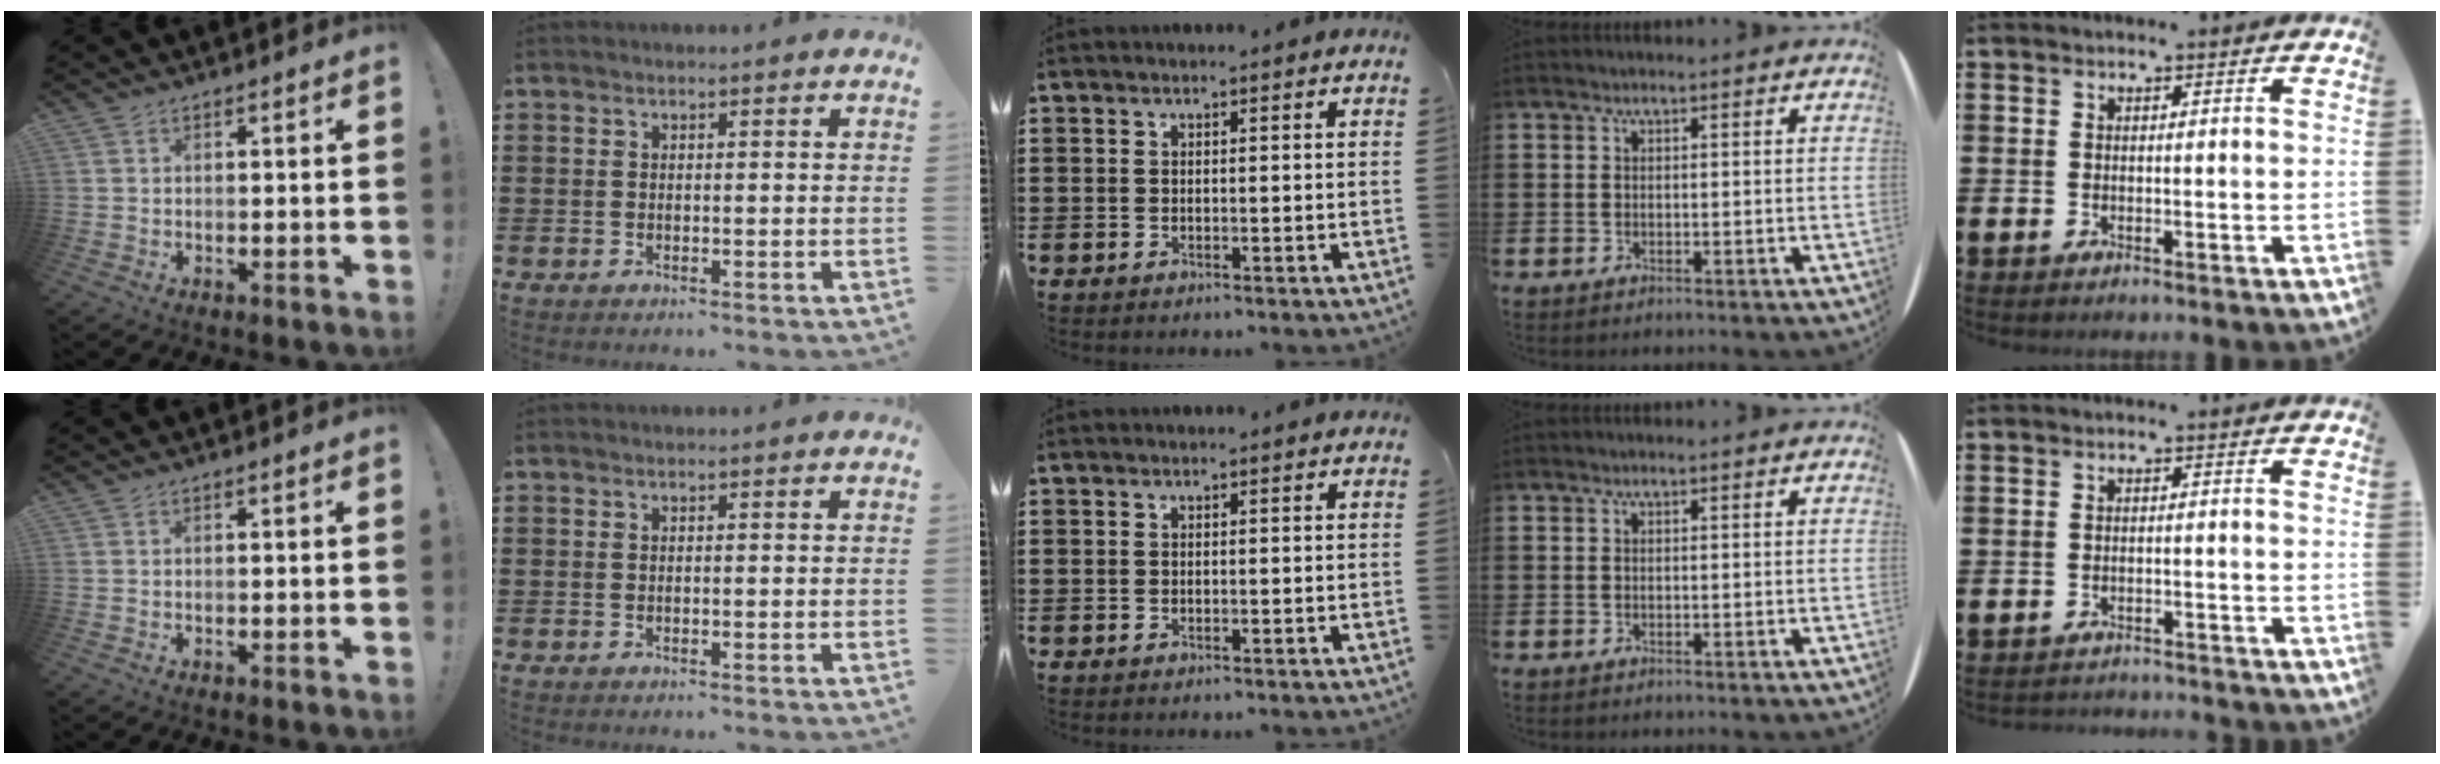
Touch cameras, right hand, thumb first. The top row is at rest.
{"little": {"total": 1.3, "force": [-1.3, 0.0, -0.1], "torque": [-0.004, 0.003, -0.027]}}